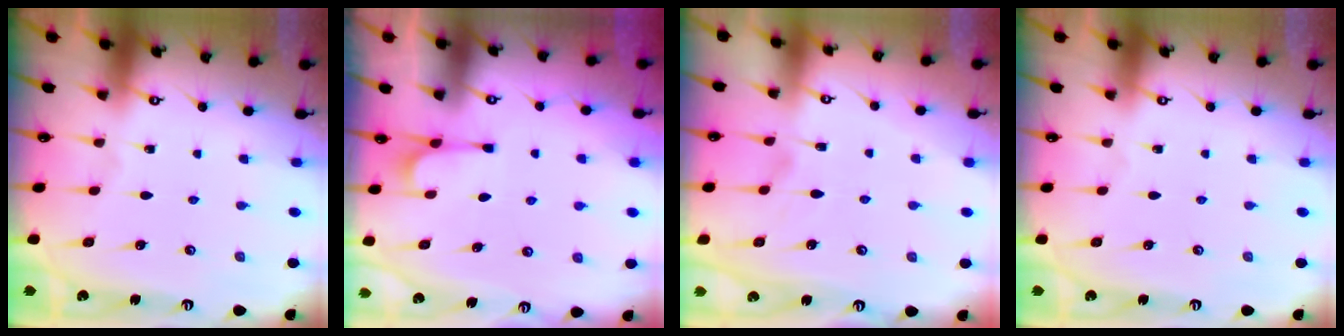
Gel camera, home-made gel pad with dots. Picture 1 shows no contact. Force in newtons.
{"total": 1.1, "press": 0.2, "slide": 1.1}
{"total": 0.8, "press": 0.0, "slide": 0.8}
{"total": 0.0}